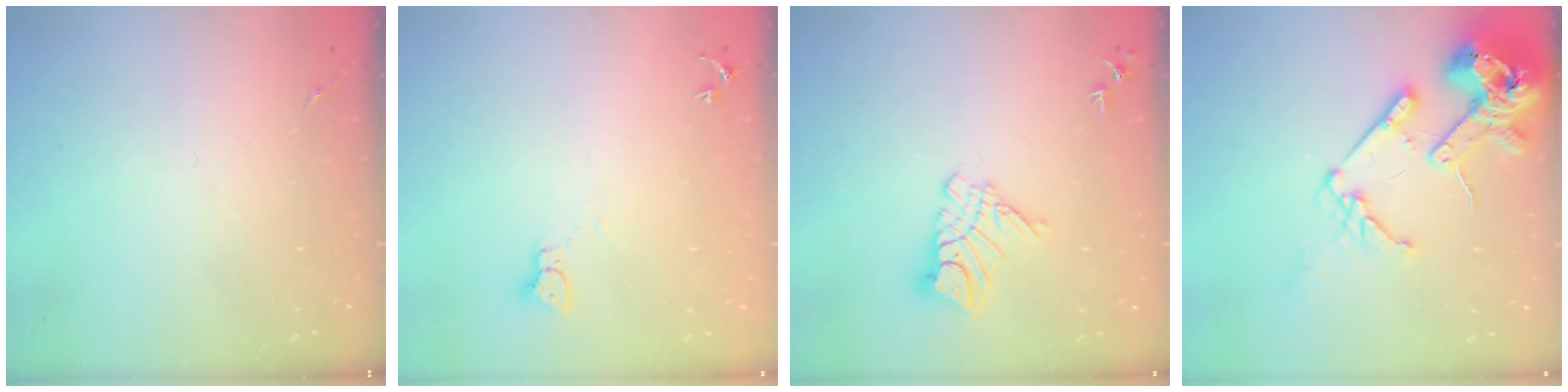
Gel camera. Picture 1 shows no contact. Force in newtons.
{"total": 2.3, "press": 2.3, "slide": 0.2}
{"total": 10.5, "press": 10.4, "slide": 1.0}
{"total": 17.6, "press": 17.4, "slide": 2.3}